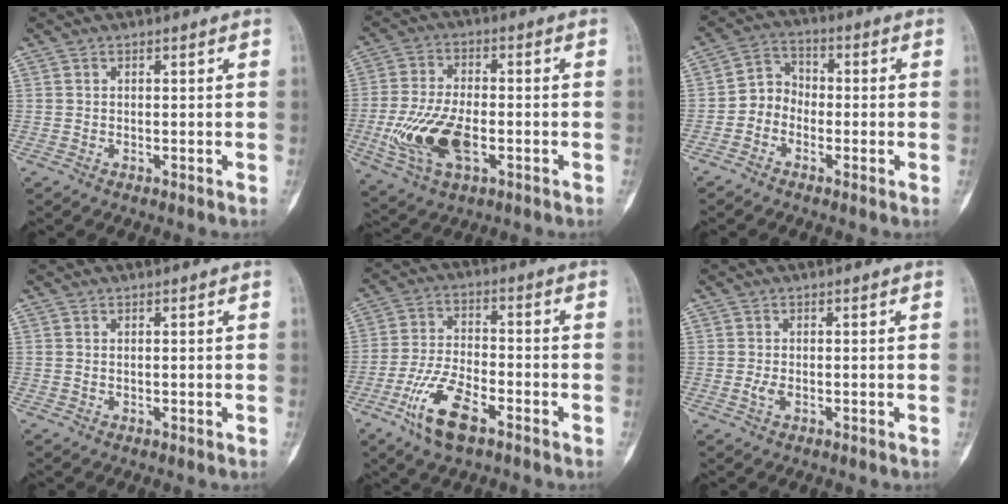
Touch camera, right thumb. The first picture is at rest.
{"total": 13.7, "force": [-3.4, 7.0, 11.3], "torque": [-0.230, 0.006, -0.057]}
{"total": 5.3, "force": [-1.7, 4.5, 2.2], "torque": [-0.010, 0.024, -0.052]}
{"total": 0.0}
{"total": 10.8, "force": [-5.8, 4.4, 8.0], "torque": [-0.163, 0.021, -0.110]}
{"total": 1.3, "force": [-0.3, 0.7, 1.1], "torque": [-0.025, -0.002, -0.008]}